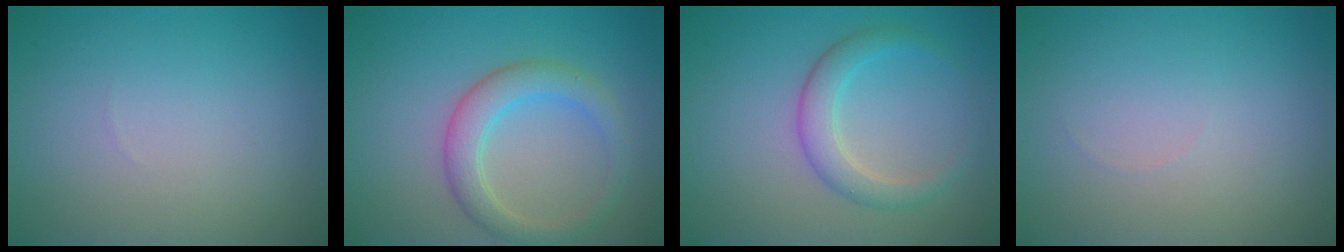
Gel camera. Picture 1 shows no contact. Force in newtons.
{"total": 3.6, "press": 3.6, "slide": 0.3}
{"total": 2.7, "press": 2.7, "slide": 0.1}
{"total": 0.0}